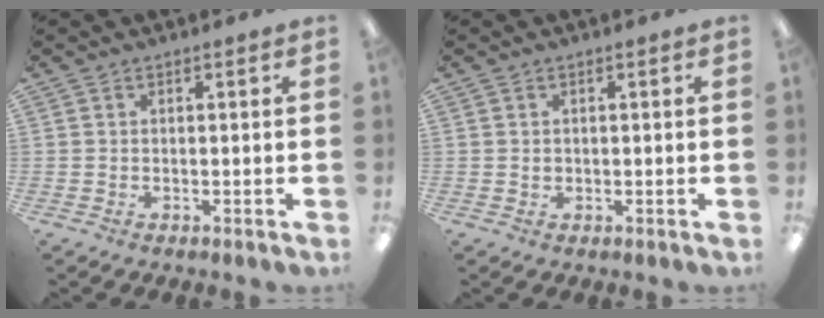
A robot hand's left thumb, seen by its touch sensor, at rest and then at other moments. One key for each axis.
{"total": 0.7, "fx": 0.2, "fy": 0.6, "fz": 0.2, "tx": -0.003, "ty": 0.003, "tz": 0.003}